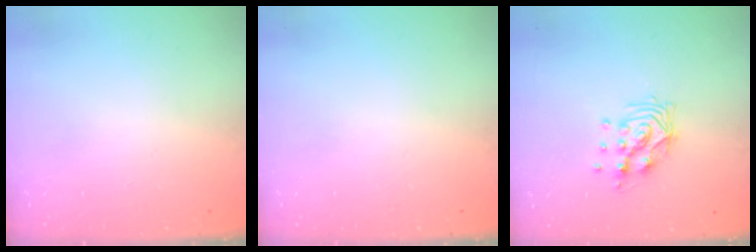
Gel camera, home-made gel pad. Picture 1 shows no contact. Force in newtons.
{"total": 0.0}
{"total": 9.8, "press": 9.8, "slide": 0.7}